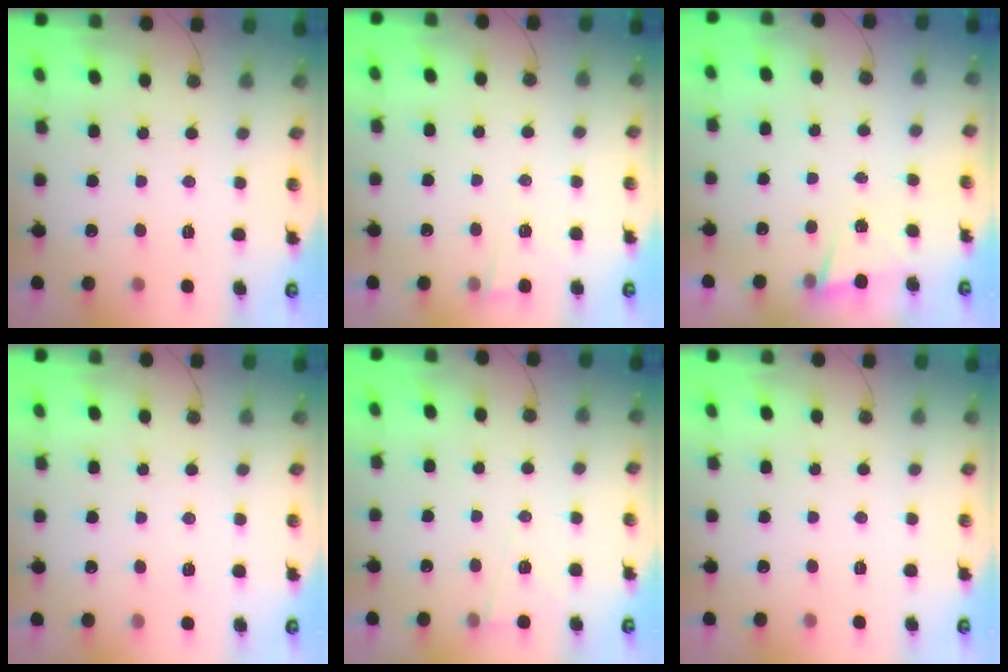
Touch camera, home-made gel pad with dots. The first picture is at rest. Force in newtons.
{"total": 3.0, "press": 2.8, "slide": 1.1}
{"total": 1.3, "press": 0.7, "slide": 1.1}
{"total": 2.0, "press": 0.8, "slide": 1.8}
{"total": 5.2, "press": 2.9, "slide": 4.3}
{"total": 0.0}